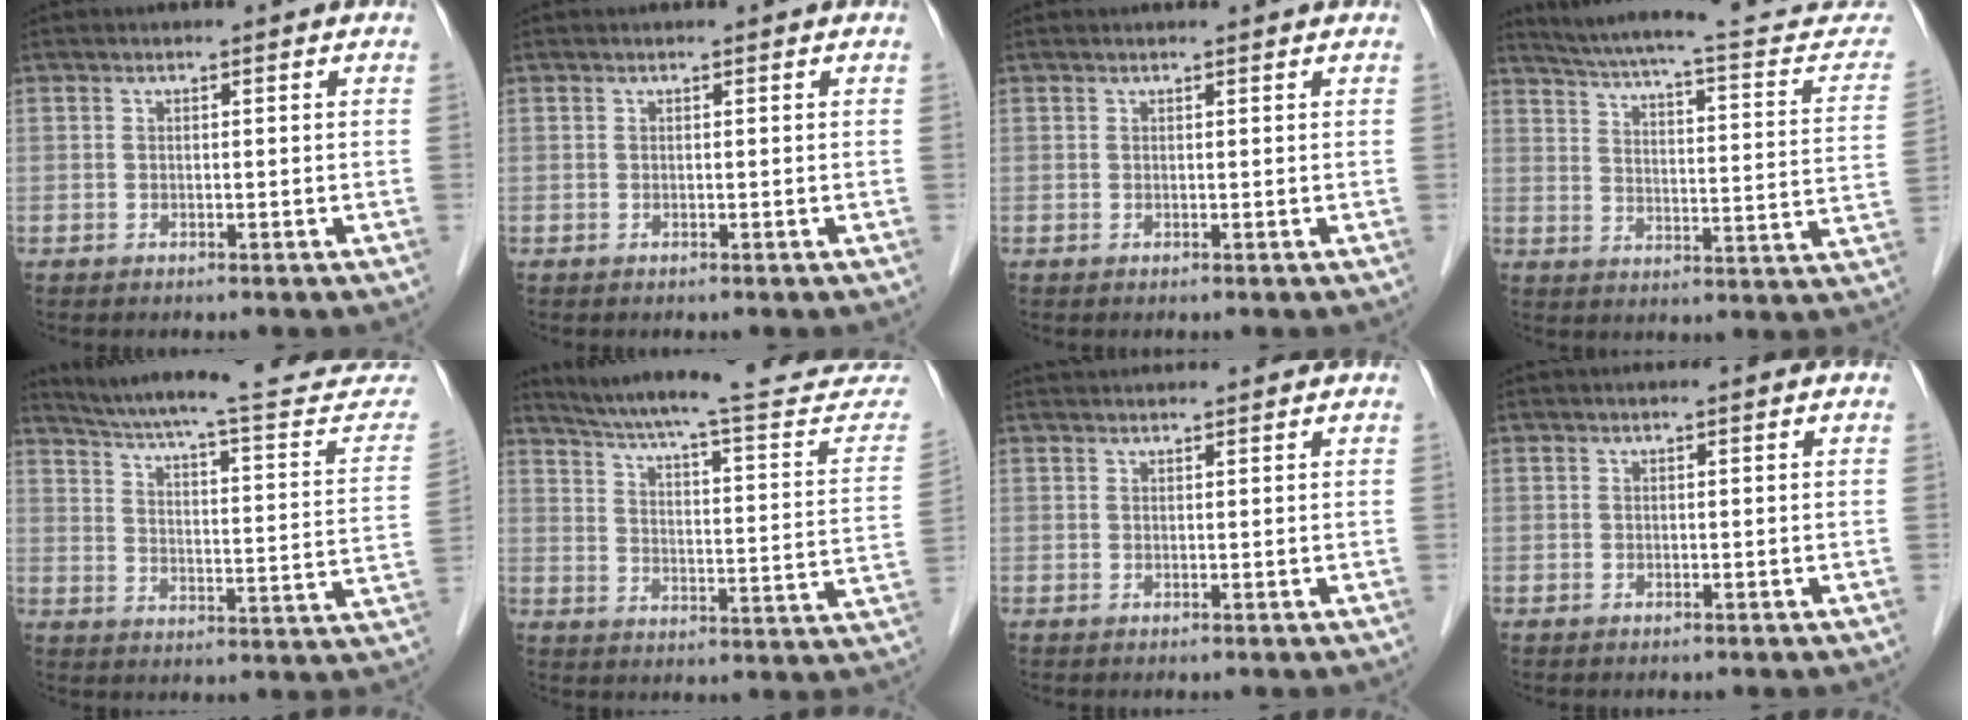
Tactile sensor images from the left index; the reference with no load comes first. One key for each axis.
{"total": 0.0}
{"total": 1.5, "fx": 1.5, "fy": 0.1, "fz": 0.3, "tx": -0.010, "ty": 0.011, "tz": 0.018}
{"total": 23.3, "fx": 21.2, "fy": 2.5, "fz": 9.3, "tx": -0.138, "ty": -0.045, "tz": 0.264}
{"total": 26.4, "fx": 24.4, "fy": 1.9, "fz": 10.0, "tx": -0.148, "ty": -0.072, "tz": 0.309}
{"total": 27.3, "fx": 25.2, "fy": 1.6, "fz": 10.5, "tx": -0.156, "ty": -0.077, "tz": 0.318}
{"total": 4.4, "fx": 4.3, "fy": 0.0, "fz": 1.0, "tx": -0.010, "ty": 0.035, "tz": 0.061}
{"total": 0.0}